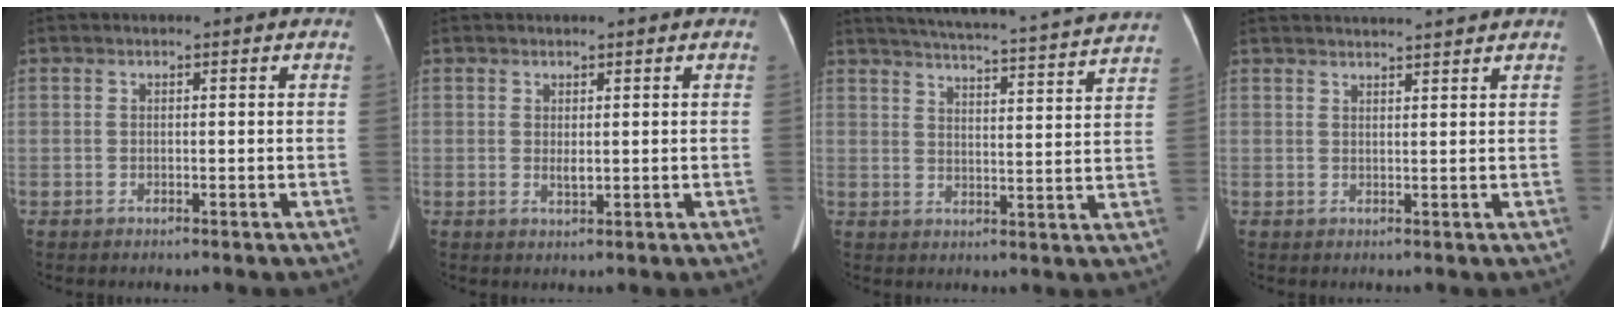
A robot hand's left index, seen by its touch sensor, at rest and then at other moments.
{"total": 1.2, "force": [0.1, 0.3, 1.2], "torque": [-0.022, -0.007, 0.010]}
{"total": 22.0, "force": [20.6, -0.5, 7.8], "torque": [-0.122, -0.046, 0.256]}
{"total": 8.2, "force": [7.8, -0.9, 2.4], "torque": [-0.028, 0.012, 0.096]}